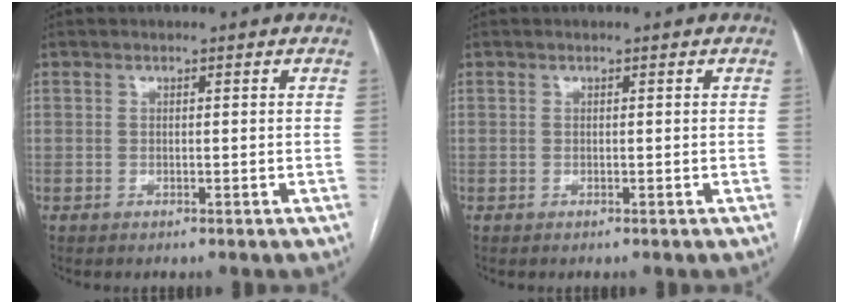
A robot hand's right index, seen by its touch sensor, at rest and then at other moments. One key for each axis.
{"total": 0.0}